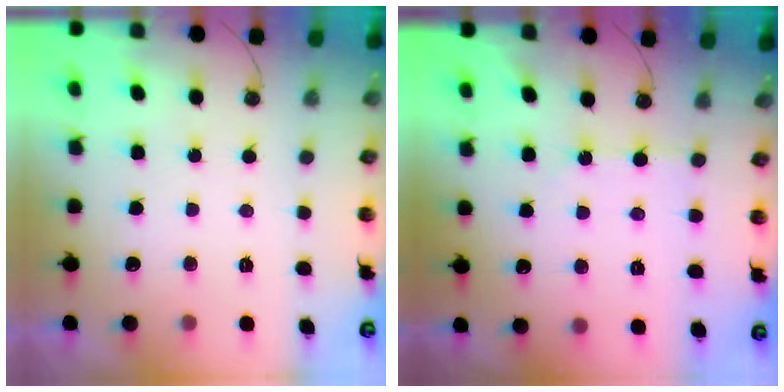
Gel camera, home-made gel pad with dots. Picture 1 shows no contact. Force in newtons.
{"total": 2.9, "press": 2.9, "slide": 0.5}